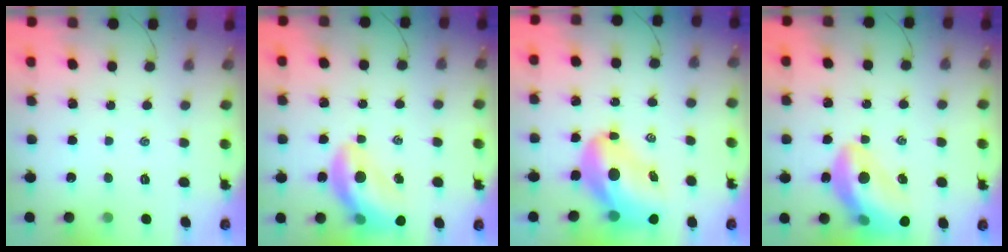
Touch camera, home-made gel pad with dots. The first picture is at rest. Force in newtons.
{"total": 13.2, "press": 12.6, "slide": 3.9}
{"total": 13.6, "press": 13.0, "slide": 3.9}
{"total": 16.7, "press": 16.1, "slide": 4.5}